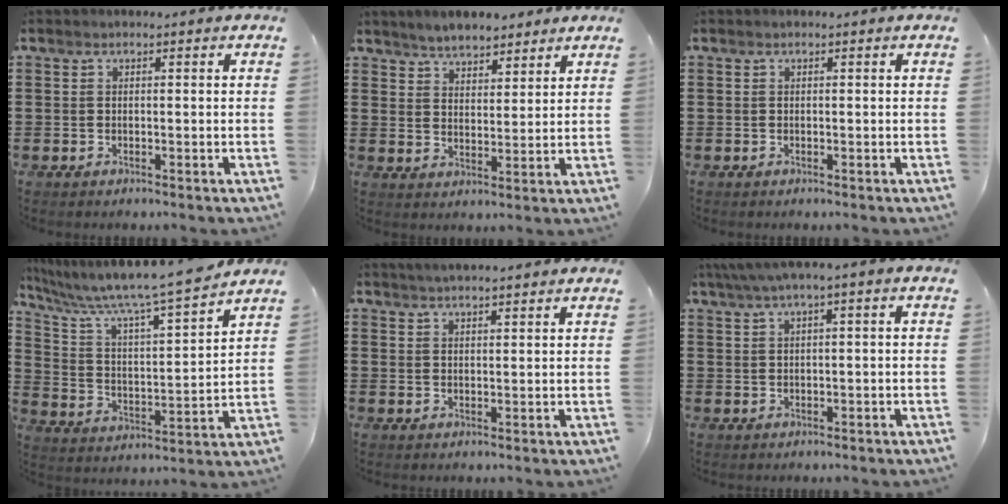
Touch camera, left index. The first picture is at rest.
{"total": 4.4, "force": [4.3, 1.2, 0.1], "torque": [-0.019, -0.009, 0.080]}
{"total": 0.0}
{"total": 8.8, "force": [7.6, 0.1, 4.5], "torque": [-0.120, -0.056, 0.120]}
{"total": 2.2, "force": [2.1, -0.2, 0.4], "torque": [-0.012, 0.000, 0.040]}
{"total": 2.2, "force": [0.4, 0.0, 2.2], "torque": [-0.039, -0.002, 0.007]}